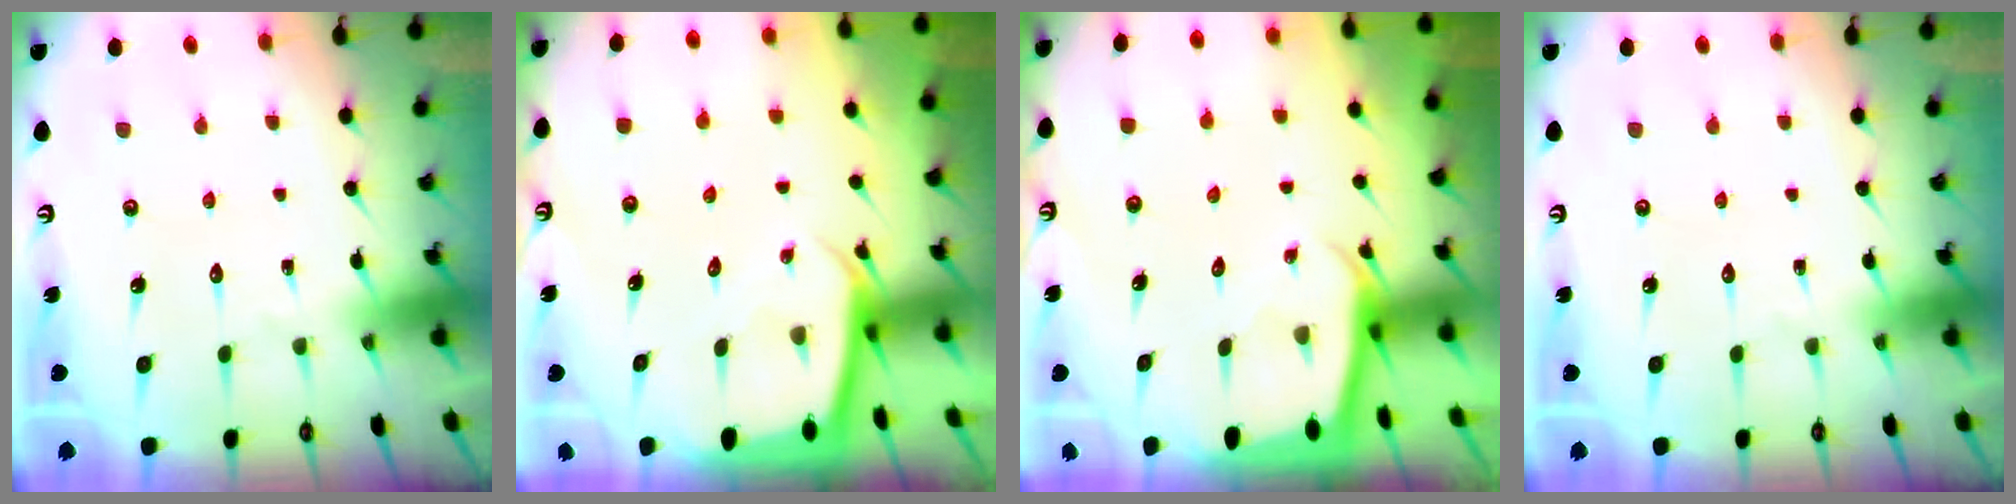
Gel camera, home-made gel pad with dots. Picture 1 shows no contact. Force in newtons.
{"total": 2.3, "press": 2.3, "slide": 0.1}
{"total": 2.0, "press": 2.0, "slide": 0.1}
{"total": 0.0}